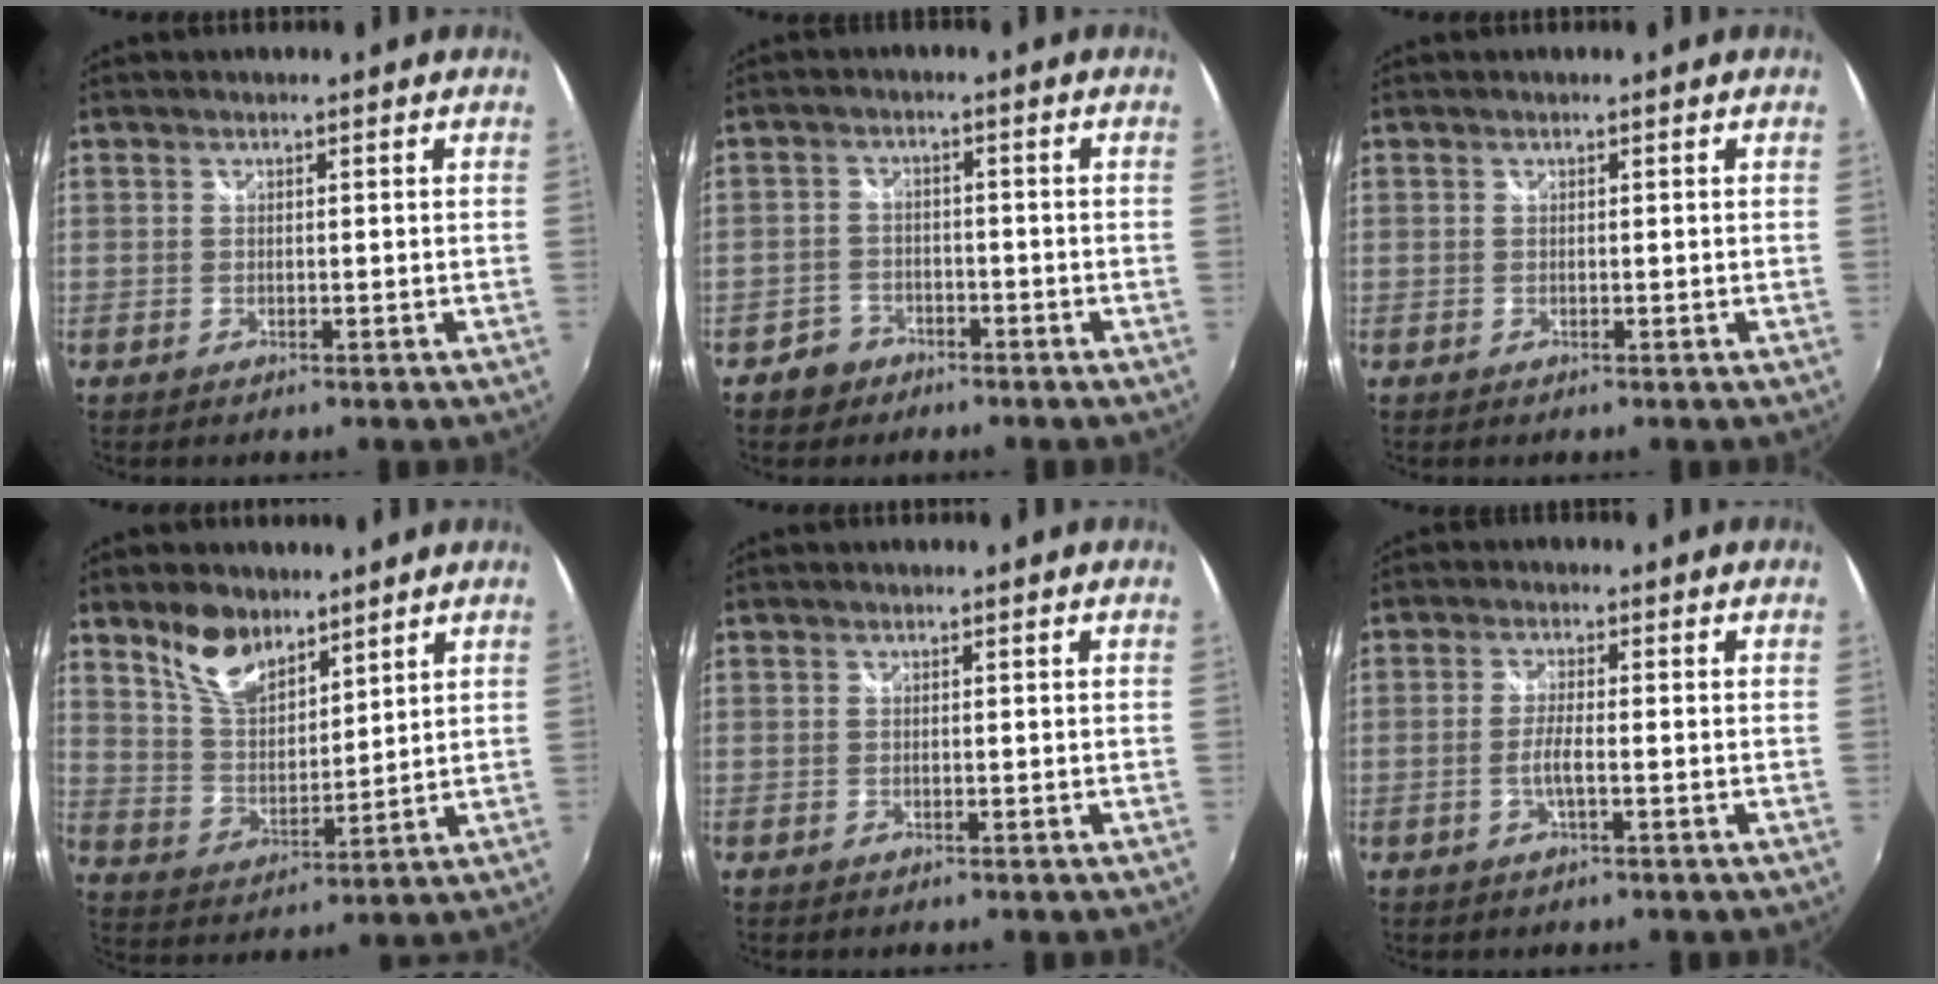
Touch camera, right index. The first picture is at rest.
{"total": 4.6, "force": [-3.1, 3.3, 0.5], "torque": [-0.028, 0.011, -0.054]}
{"total": 0.0}
{"total": 9.7, "force": [7.1, 4.5, 4.8], "torque": [-0.088, 0.008, 0.140]}
{"total": 0.0}
{"total": 3.0, "force": [-1.2, 0.2, 2.7], "torque": [-0.056, -0.004, -0.022]}